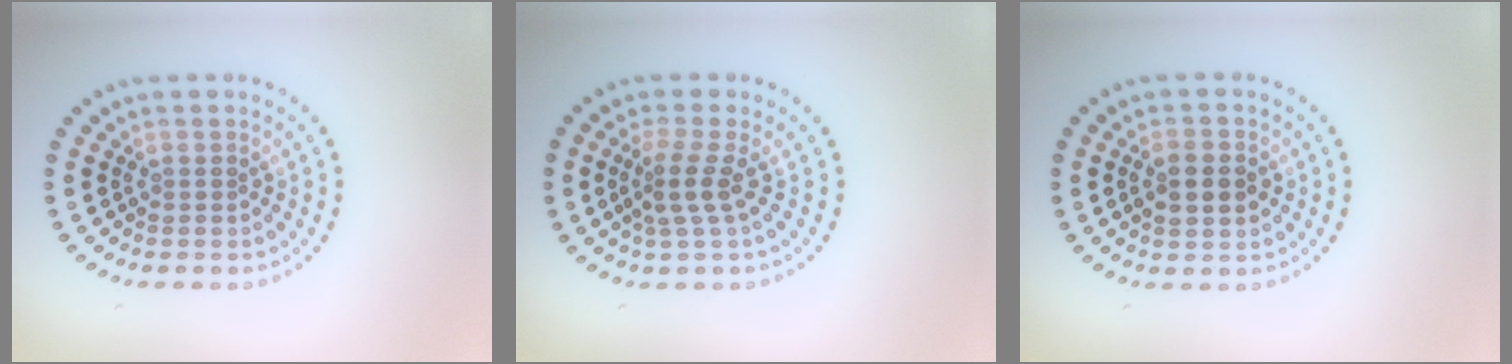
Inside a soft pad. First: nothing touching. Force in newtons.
{"total": 2.6, "press": 1.9, "slide": 1.7}
{"total": 2.5, "press": 2.5, "slide": 0.2}